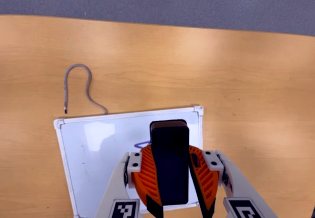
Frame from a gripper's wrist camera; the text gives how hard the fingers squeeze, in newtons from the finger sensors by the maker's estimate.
{"total": 11.8, "left": 11.4, "right": 12.1}